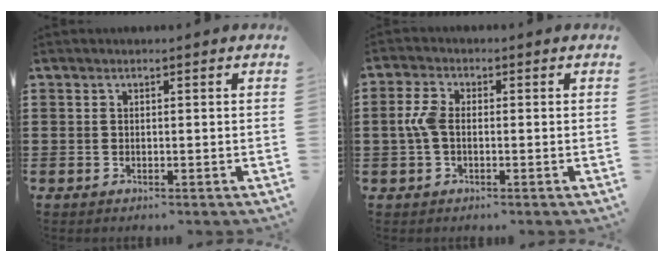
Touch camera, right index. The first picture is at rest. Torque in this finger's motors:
{"motor_torque": [1.01, -0.22, 0.28, 0.12]}